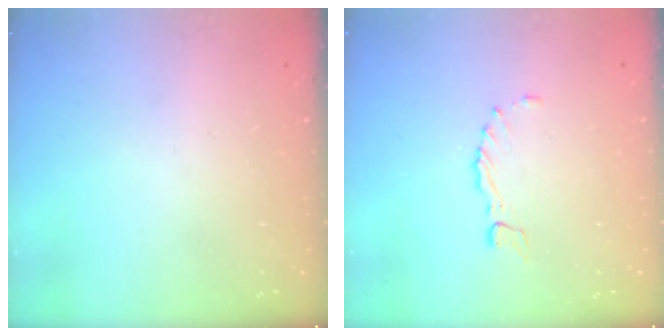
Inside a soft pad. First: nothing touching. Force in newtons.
{"total": 1.0, "press": 1.0, "slide": 0.3}